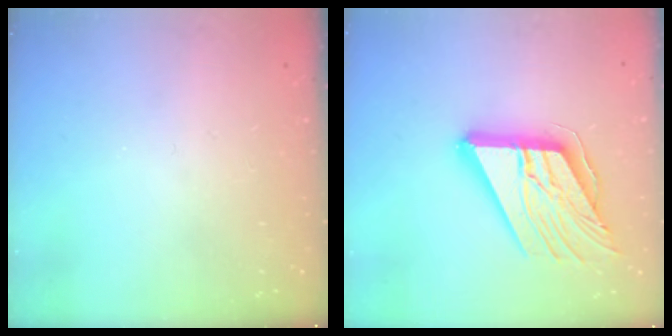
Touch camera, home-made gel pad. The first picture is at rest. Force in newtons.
{"total": 18.9, "press": 18.8, "slide": 2.2}